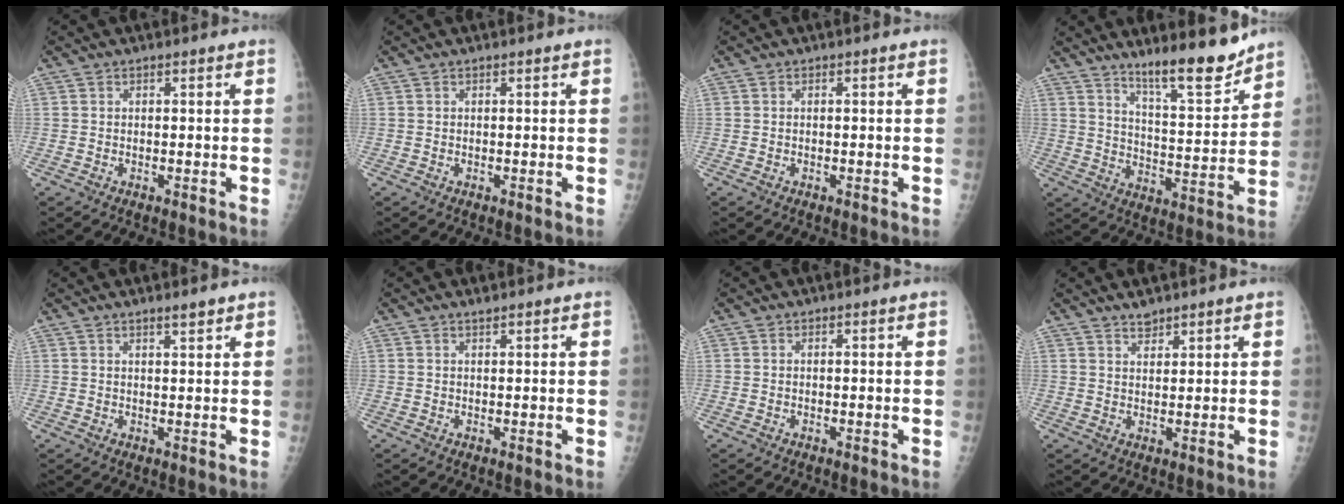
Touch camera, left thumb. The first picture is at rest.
{"total": 0.0}
{"total": 0.0}
{"total": 12.2, "force": [10.1, 1.6, 6.6], "torque": [-0.076, -0.081, 0.168]}
{"total": 1.9, "force": [1.5, 0.1, 1.2], "torque": [-0.010, -0.011, 0.026]}
{"total": 0.6, "force": [0.5, 0.1, 0.4], "torque": [-0.001, -0.003, 0.012]}
{"total": 0.0}
{"total": 2.6, "force": [2.3, 0.7, 0.9], "torque": [-0.001, -0.012, 0.041]}